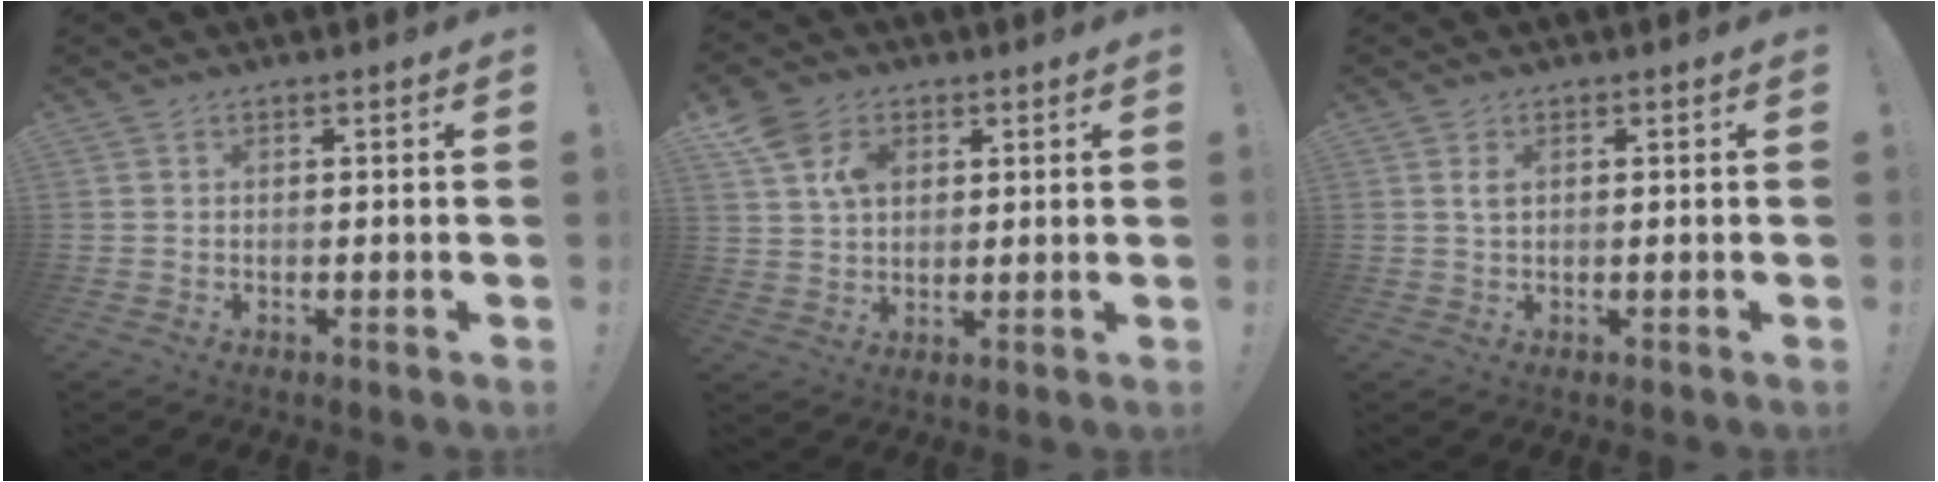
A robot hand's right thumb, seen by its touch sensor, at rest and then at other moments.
{"total": 10.1, "force": [4.6, 7.2, 5.5], "torque": [-0.093, -0.011, 0.088]}
{"total": 1.8, "force": [0.7, 0.8, 1.4], "torque": [-0.022, -0.001, 0.011]}